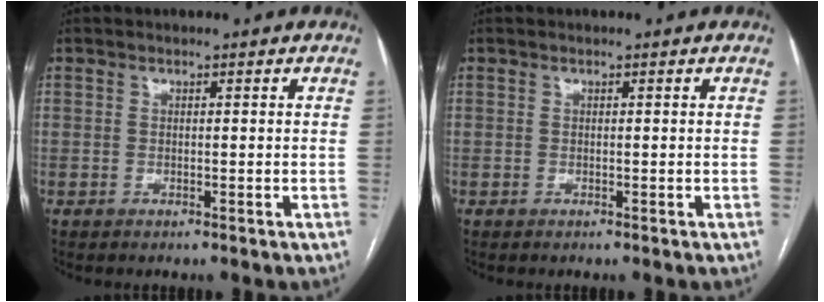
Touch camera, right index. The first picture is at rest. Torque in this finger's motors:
{"motor_torque": [0.04, 0.03, 0.00, 0.01]}